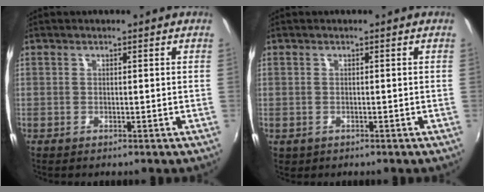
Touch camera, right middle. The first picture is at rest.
{"total": 0.9, "force": [-0.2, 0.8, 0.3], "torque": [-0.006, -0.002, -0.002]}